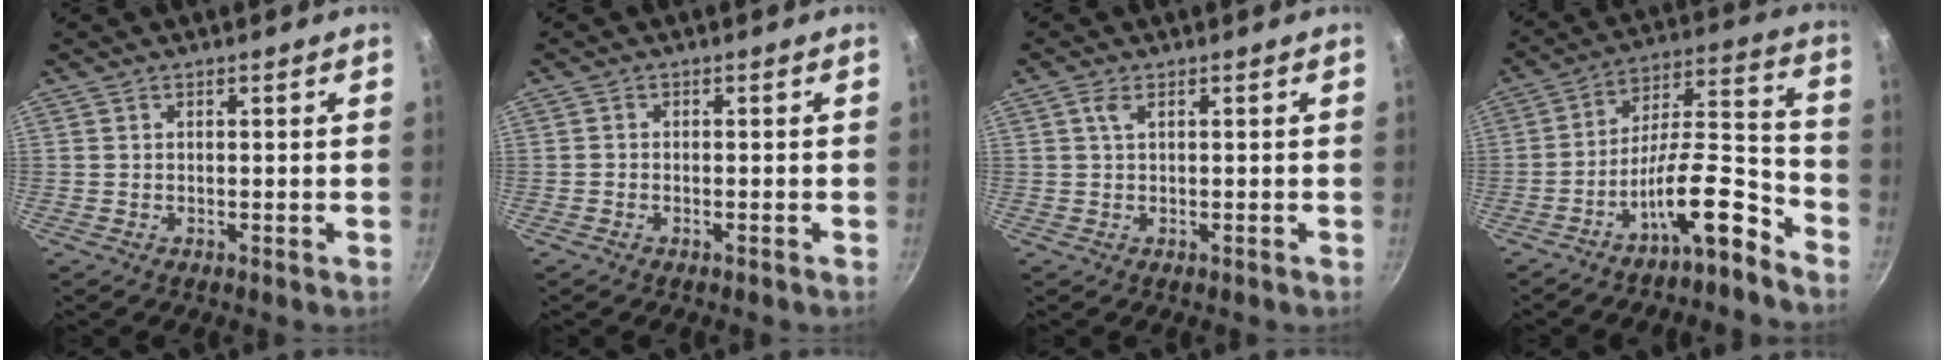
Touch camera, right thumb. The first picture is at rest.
{"total": 0.7, "force": [-0.6, 0.2, 0.3], "torque": [-0.013, 0.004, -0.014]}
{"total": 1.0, "force": [0.1, 0.3, 0.9], "torque": [-0.019, 0.002, 0.001]}
{"total": 13.0, "force": [-8.5, 3.2, 9.2], "torque": [-0.133, 0.091, -0.145]}